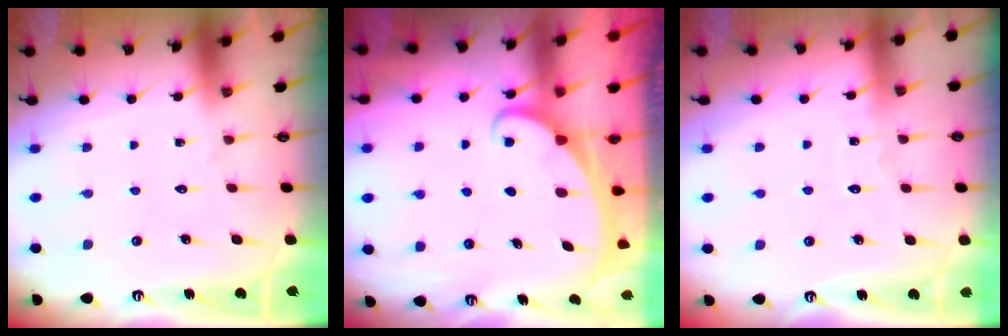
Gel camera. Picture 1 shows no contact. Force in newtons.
{"total": 1.9, "press": 1.9, "slide": 0.1}
{"total": 2.7, "press": 2.7, "slide": 0.3}